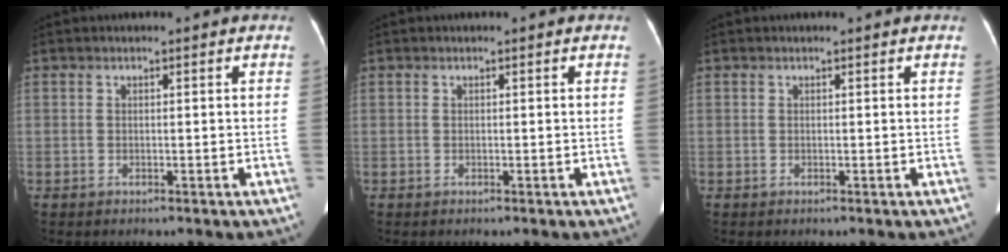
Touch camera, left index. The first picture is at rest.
{"total": 0.0}
{"total": 0.0}